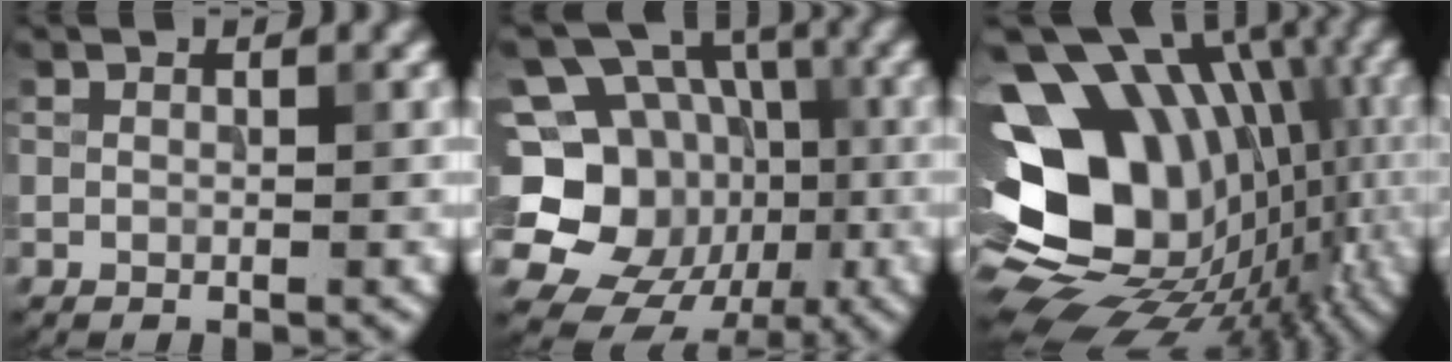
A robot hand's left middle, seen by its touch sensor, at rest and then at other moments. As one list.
[{"total": 14.4, "force": [-2.7, 12.6, 6.4], "torque": [-0.137, -0.005, -0.057]}, {"total": 16.7, "force": [-0.6, 11.9, 11.8], "torque": [-0.162, 0.026, -0.004]}]